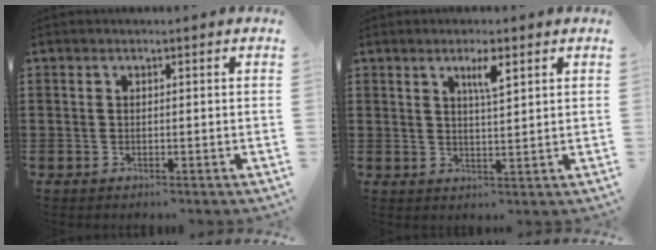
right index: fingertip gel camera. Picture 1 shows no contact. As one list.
[{"total": 3.5, "force": [1.9, 0.5, 2.8], "torque": [-0.052, 0.001, 0.029]}]